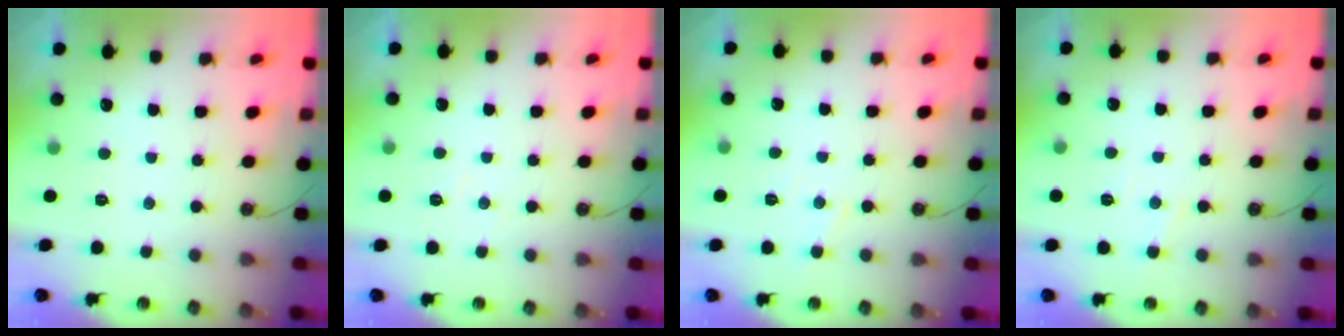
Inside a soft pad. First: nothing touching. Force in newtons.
{"total": 4.5, "press": 4.5, "slide": 0.7}
{"total": 6.2, "press": 6.2, "slide": 0.7}
{"total": 4.8, "press": 4.8, "slide": 0.7}